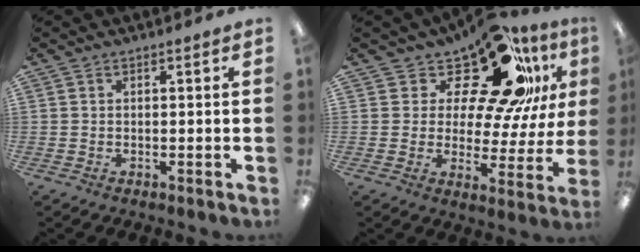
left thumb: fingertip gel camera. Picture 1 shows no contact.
{"total": 18.1, "force": [12.4, 7.0, 11.2], "torque": [-0.176, -0.086, 0.207]}